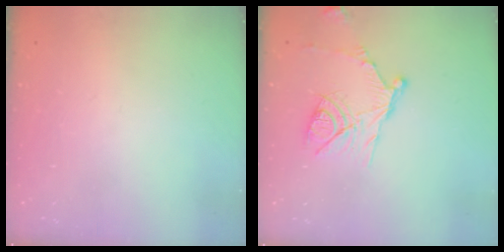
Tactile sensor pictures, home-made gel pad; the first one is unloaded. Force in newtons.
{"total": 12.8, "press": 12.8, "slide": 0.8}